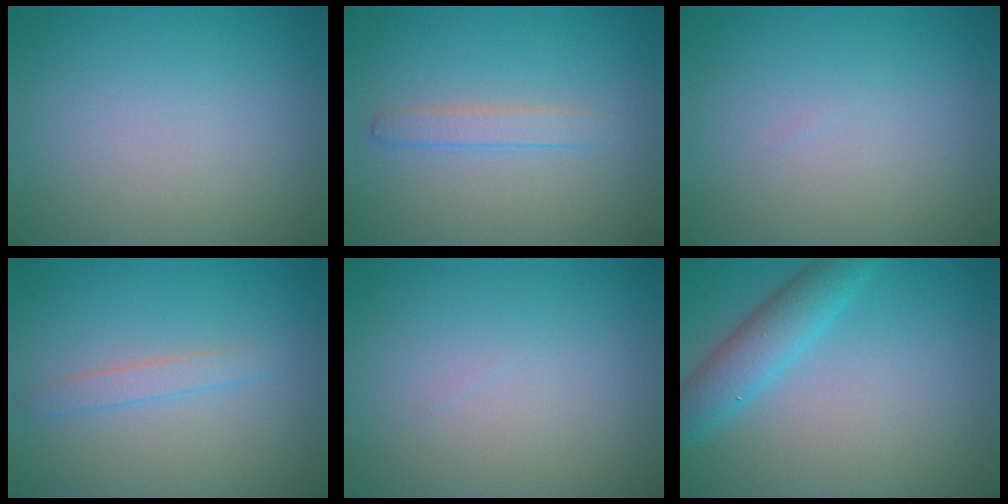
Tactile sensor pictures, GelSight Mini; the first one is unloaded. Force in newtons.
{"total": 1.6, "press": 1.6, "slide": 0.0}
{"total": 0.0}
{"total": 1.4, "press": 1.4, "slide": 0.0}
{"total": 0.0}
{"total": 3.9, "press": 3.9, "slide": 0.2}